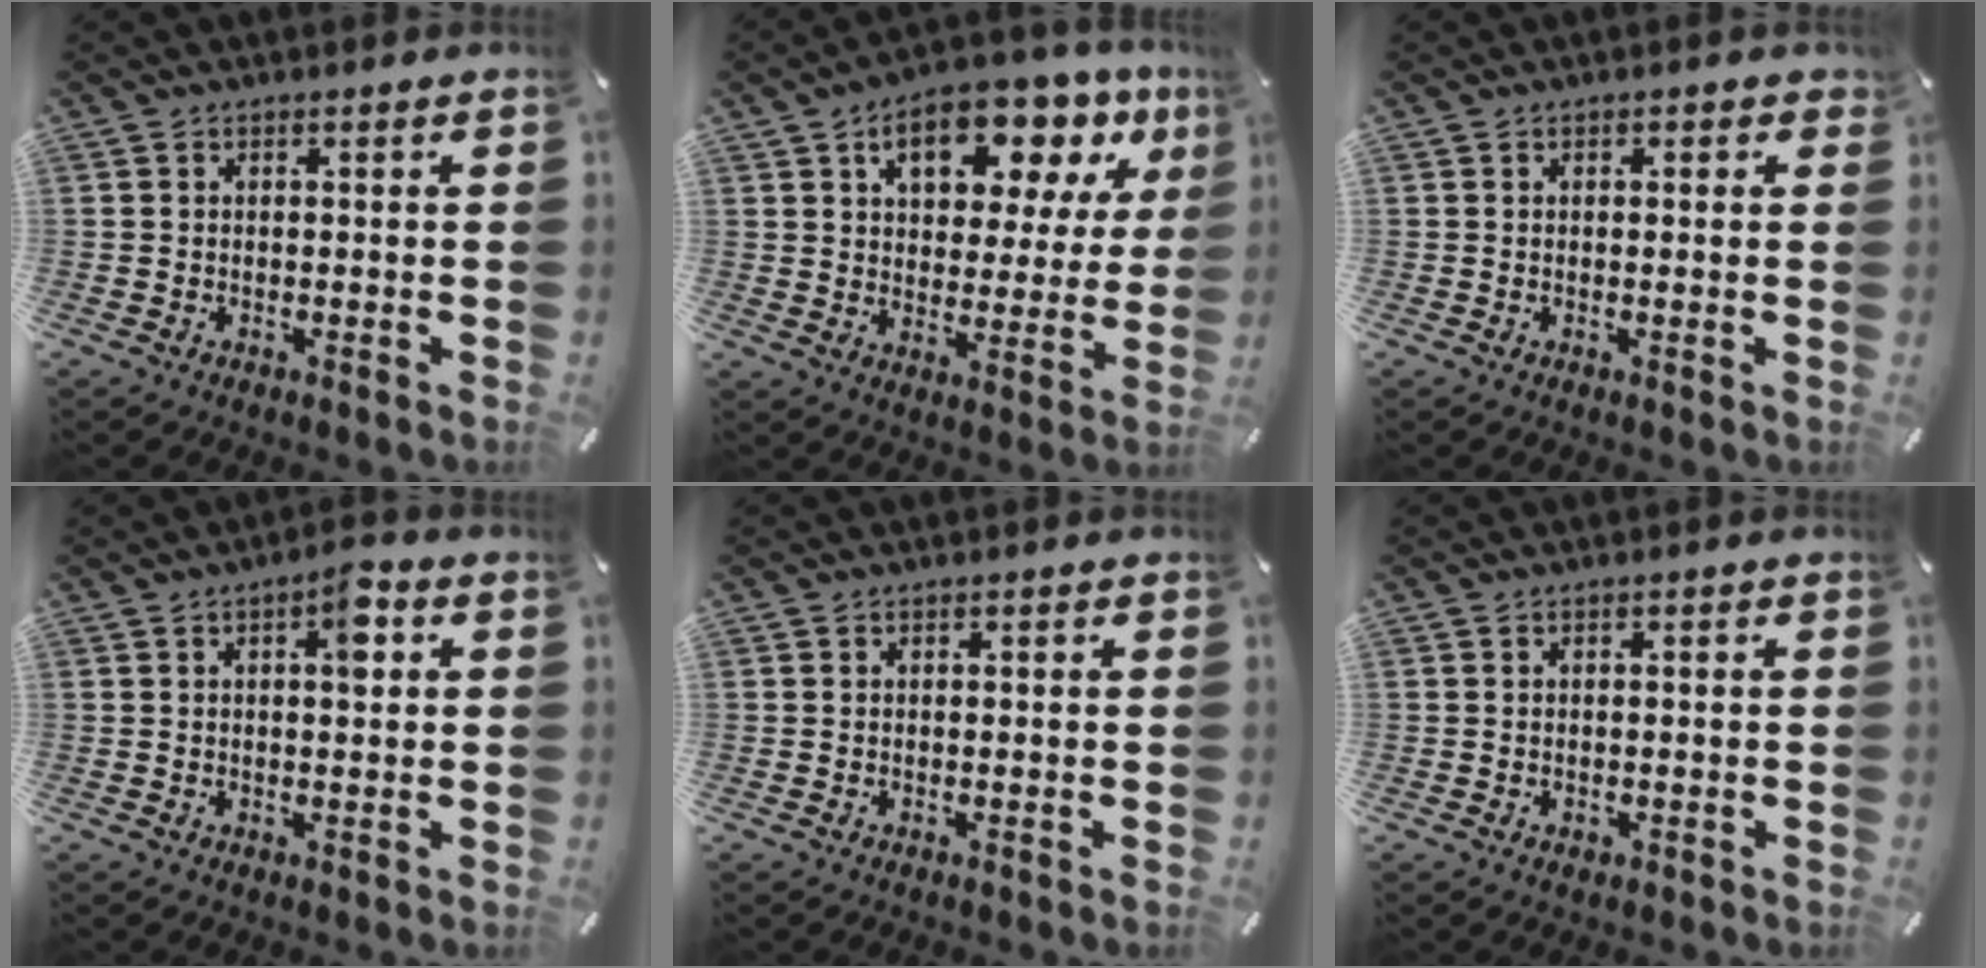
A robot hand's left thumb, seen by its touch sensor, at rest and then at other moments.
{"total": 15.7, "force": [8.9, 8.9, 9.5], "torque": [-0.138, -0.037, 0.149]}
{"total": 0.8, "force": [0.3, 0.7, 0.3], "torque": [0.003, 0.001, 0.003]}
{"total": 5.0, "force": [1.5, 1.9, 4.3], "torque": [-0.059, -0.003, 0.016]}
{"total": 0.0}
{"total": 0.5, "force": [-0.2, 0.4, 0.3], "torque": [-0.004, 0.001, -0.004]}